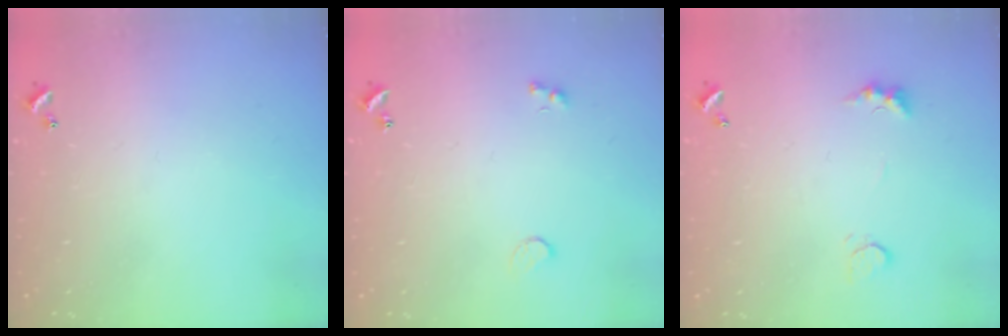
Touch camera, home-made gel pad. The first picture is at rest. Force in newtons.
{"total": 4.0, "press": 3.8, "slide": 1.1}
{"total": 3.8, "press": 3.8, "slide": 0.6}